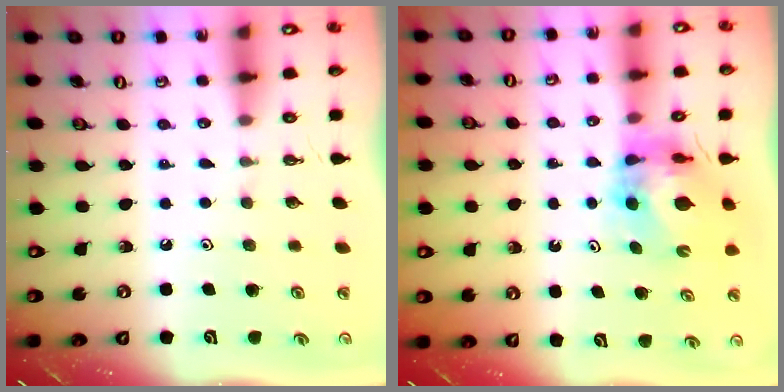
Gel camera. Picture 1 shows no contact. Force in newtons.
{"total": 10.0, "press": 10.0, "slide": 1.0}